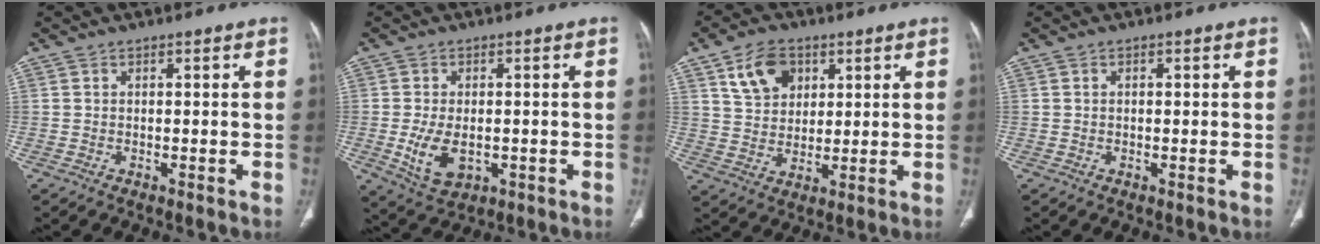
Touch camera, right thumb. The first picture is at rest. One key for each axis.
{"total": 7.4, "fx": -1.4, "fy": 4.5, "fz": 5.7, "tx": -0.101, "ty": -0.007, "tz": -0.011}
{"total": 9.2, "fx": 4.3, "fy": 6.5, "fz": 4.8, "tx": -0.063, "ty": -0.014, "tz": 0.082}
{"total": 0.9, "fx": 0.2, "fy": 0.4, "fz": 0.8, "tx": -0.019, "ty": 0.007, "tz": 0.005}